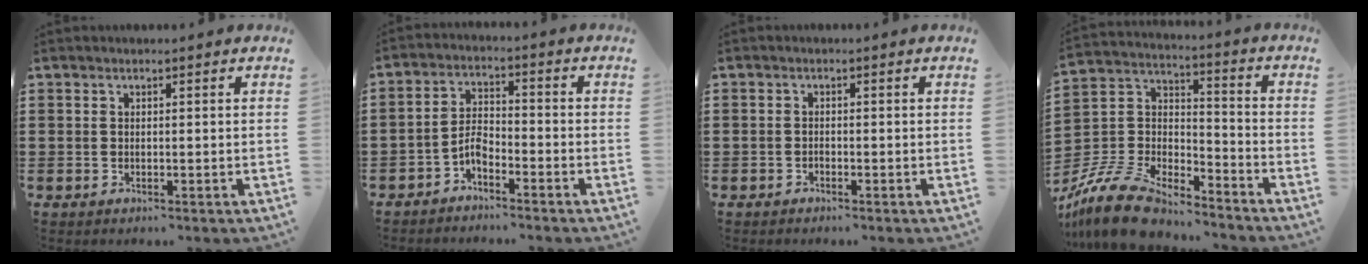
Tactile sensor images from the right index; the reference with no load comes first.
{"total": 3.7, "force": [-2.6, 1.5, 2.2], "torque": [-0.056, 0.005, -0.055]}
{"total": 0.7, "force": [-0.6, 0.4, 0.1], "torque": [-0.002, 0.002, -0.013]}
{"total": 11.5, "force": [-10.4, 2.6, 4.3], "torque": [-0.112, 0.016, -0.212]}